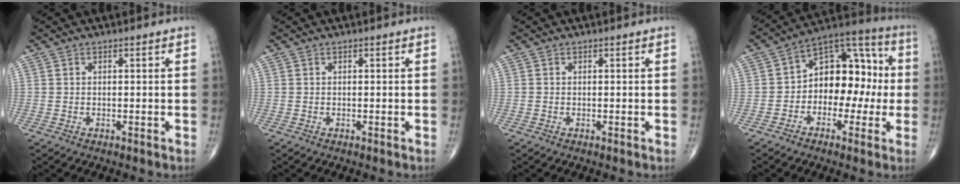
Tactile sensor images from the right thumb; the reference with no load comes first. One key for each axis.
{"total": 0.0}
{"total": 0.0}
{"total": 14.3, "fx": -1.0, "fy": 9.6, "fz": 10.6, "tx": -0.110, "ty": 0.055, "tz": -0.028}